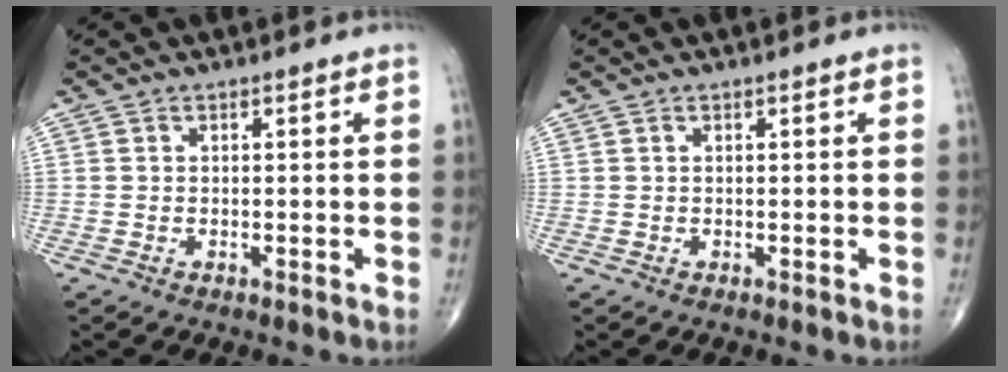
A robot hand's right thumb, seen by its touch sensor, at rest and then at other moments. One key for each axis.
{"total": 0.0}